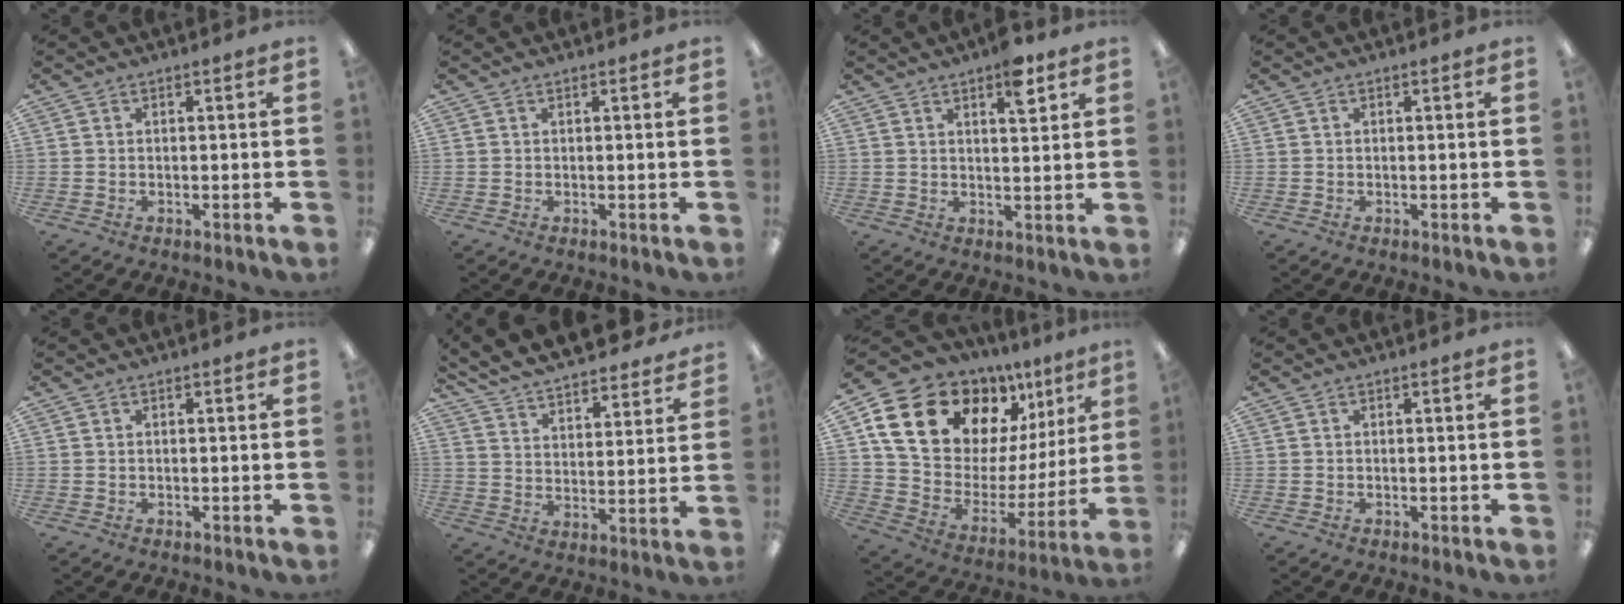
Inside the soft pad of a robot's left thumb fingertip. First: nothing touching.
{"total": 0.0}
{"total": 6.4, "force": [4.0, 2.2, 4.4], "torque": [-0.058, -0.015, 0.063]}
{"total": 0.0}
{"total": 0.0}
{"total": 8.3, "force": [8.0, 1.6, 1.7], "torque": [-0.053, -0.068, 0.142]}
{"total": 20.1, "force": [13.7, 11.2, 9.5], "torque": [-0.178, -0.091, 0.257]}
{"total": 0.0}